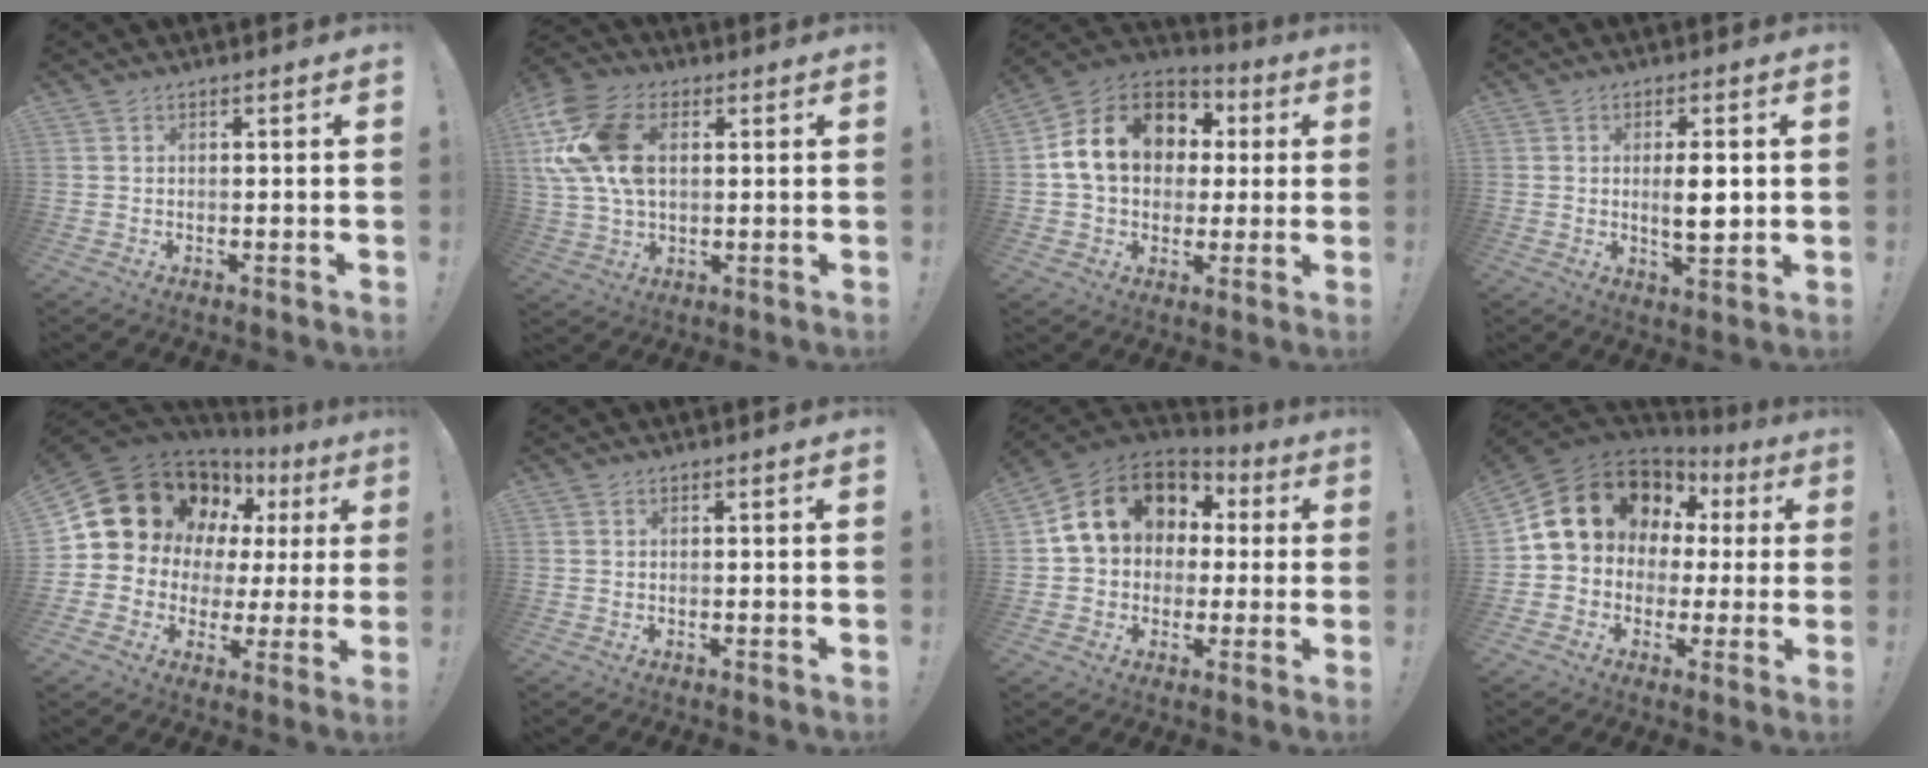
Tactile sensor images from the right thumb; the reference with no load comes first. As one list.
[{"total": 17.6, "force": [3.9, 11.9, 12.4], "torque": [-0.254, 0.000, 0.076]}, {"total": 17.8, "force": [4.7, 13.4, 10.7], "torque": [-0.161, -0.001, 0.096]}, {"total": 6.8, "force": [0.5, 1.8, 6.6], "torque": [-0.108, -0.014, 0.001]}, {"total": 15.5, "force": [8.8, 10.8, 6.9], "torque": [-0.107, -0.065, 0.181]}, {"total": 0.0}, {"total": 15.6, "force": [5.0, 12.1, 8.5], "torque": [-0.130, -0.012, 0.098]}, {"total": 15.9, "force": [5.6, 12.7, 7.7], "torque": [-0.118, -0.023, 0.128]}]